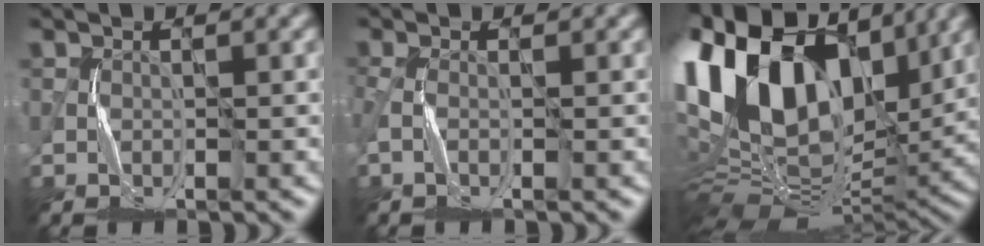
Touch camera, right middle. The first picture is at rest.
{"total": 1.0, "force": [-0.3, 0.4, 0.9], "torque": [-0.030, -0.005, -0.014]}
{"total": 17.7, "force": [4.8, 11.2, 12.9], "torque": [-0.257, 0.030, 0.081]}